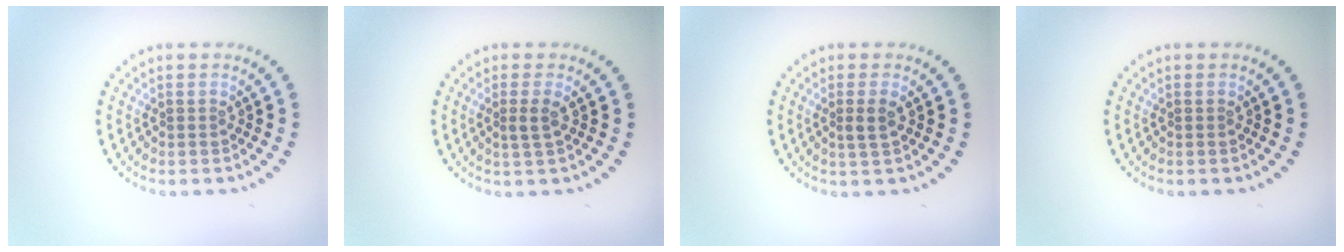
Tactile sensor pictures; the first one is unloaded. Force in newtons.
{"total": 1.3, "press": 1.1, "slide": 0.8}
{"total": 1.4, "press": 1.3, "slide": 0.7}
{"total": 0.0}